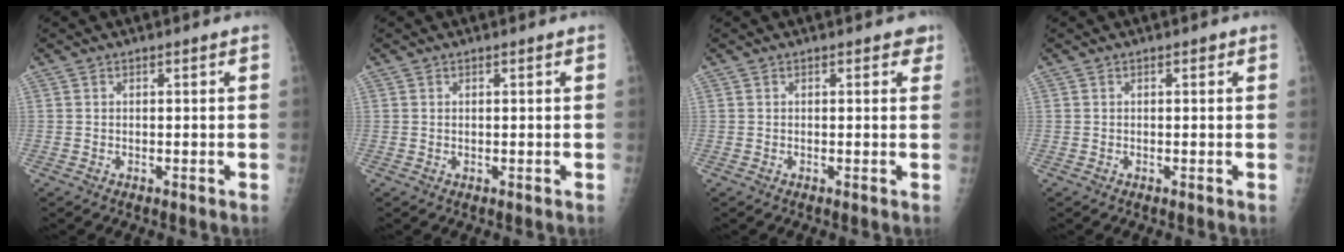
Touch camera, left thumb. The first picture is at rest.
{"total": 0.6, "force": [0.3, 0.1, 0.5], "torque": [-0.010, 0.000, 0.006]}
{"total": 2.0, "force": [1.1, 1.0, 1.4], "torque": [-0.004, -0.001, 0.009]}
{"total": 0.8, "force": [0.3, 0.3, 0.6], "torque": [-0.007, 0.001, 0.003]}